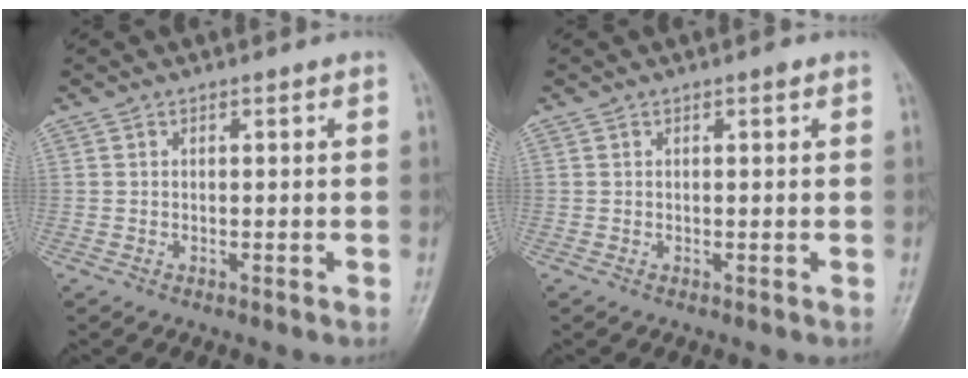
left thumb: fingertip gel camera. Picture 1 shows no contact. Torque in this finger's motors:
{"motor_torque": [0.49, 0.11, 0.23, 0.09, 0.05]}